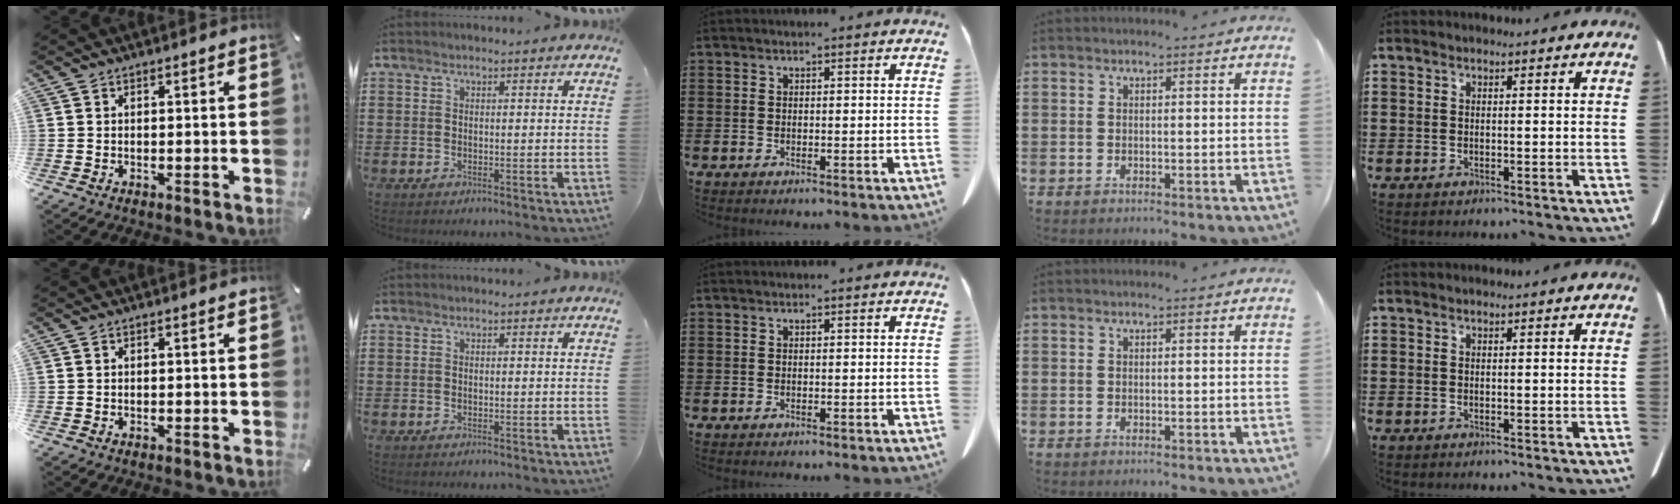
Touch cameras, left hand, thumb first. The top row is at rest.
{}